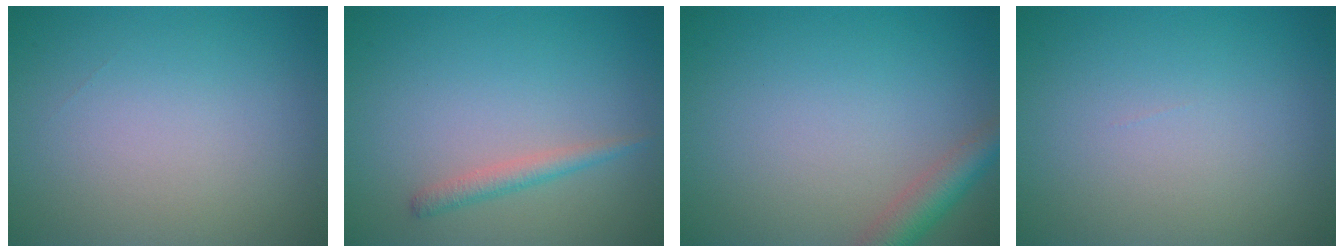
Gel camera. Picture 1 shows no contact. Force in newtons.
{"total": 1.6, "press": 1.6, "slide": 0.1}
{"total": 3.2, "press": 3.2, "slide": 0.1}
{"total": 0.0}